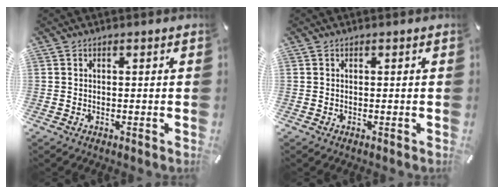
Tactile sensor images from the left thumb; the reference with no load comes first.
{"total": 0.0}